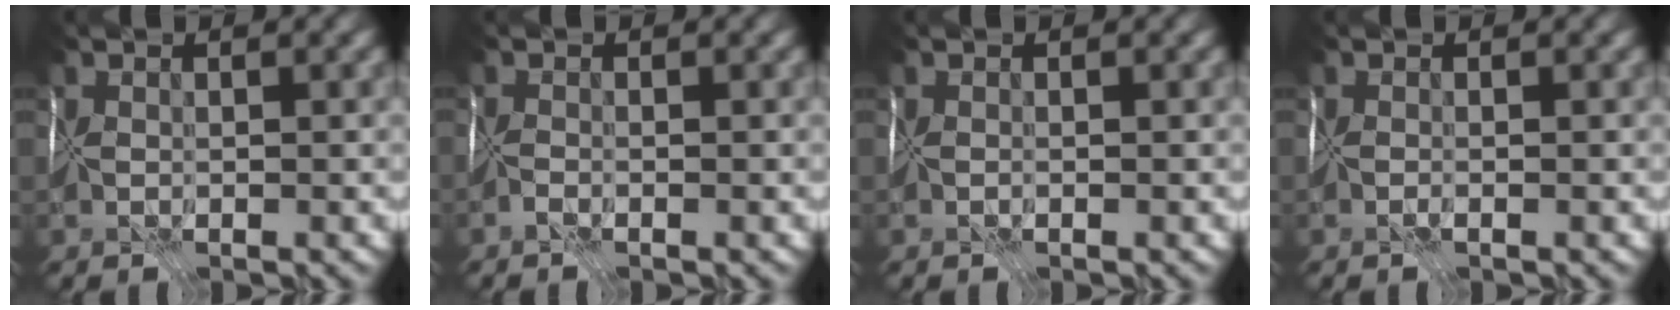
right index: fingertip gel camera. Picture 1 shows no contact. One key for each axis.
{"total": 1.4, "fx": -1.2, "fy": -0.7, "fz": -0.5, "tx": 0.017, "ty": -0.002, "tz": -0.025}
{"total": 0.0}
{"total": 0.6, "fx": -0.6, "fy": 0.0, "fz": 0.2, "tx": -0.004, "ty": -0.006, "tz": -0.007}